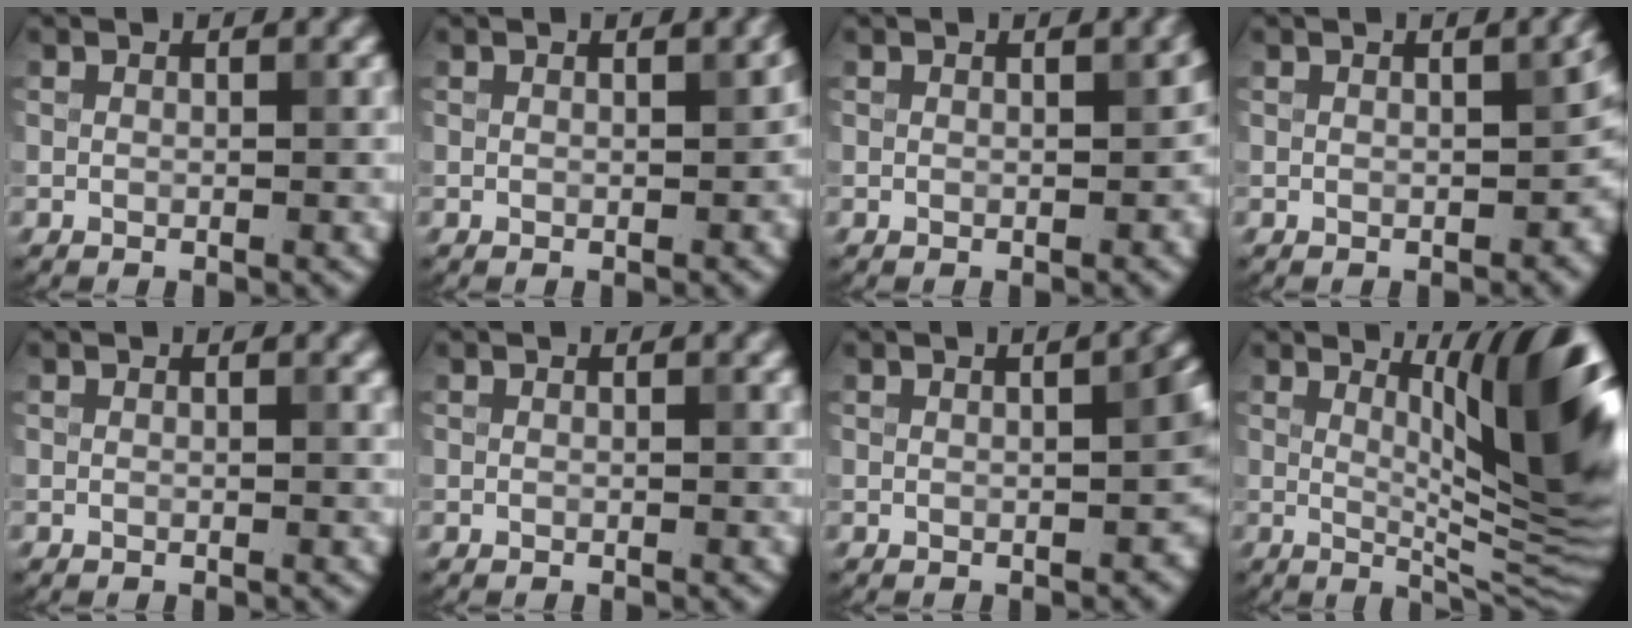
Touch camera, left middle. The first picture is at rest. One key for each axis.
{"total": 1.2, "fx": 0.2, "fy": 0.5, "fz": 1.1, "tx": -0.007, "ty": 0.007, "tz": 0.011}
{"total": 1.6, "fx": 0.3, "fy": 0.8, "fz": 1.4, "tx": -0.011, "ty": 0.006, "tz": 0.012}
{"total": 3.4, "fx": -0.1, "fy": 1.9, "fz": 2.9, "tx": -0.024, "ty": 0.006, "tz": 0.008}
{"total": 1.0, "fx": 0.6, "fy": 0.5, "fz": 0.7, "tx": 0.000, "ty": 0.004, "tz": 0.007}
{"total": 0.7, "fx": 0.4, "fy": 0.3, "fz": 0.6, "tx": -0.003, "ty": 0.003, "tz": 0.005}
{"total": 2.9, "fx": -0.1, "fy": 1.0, "fz": 2.7, "tx": -0.024, "ty": 0.012, "tz": 0.006}
{"total": 12.0, "fx": 3.1, "fy": 3.0, "fz": 11.2, "tx": -0.120, "ty": -0.001, "tz": 0.049}